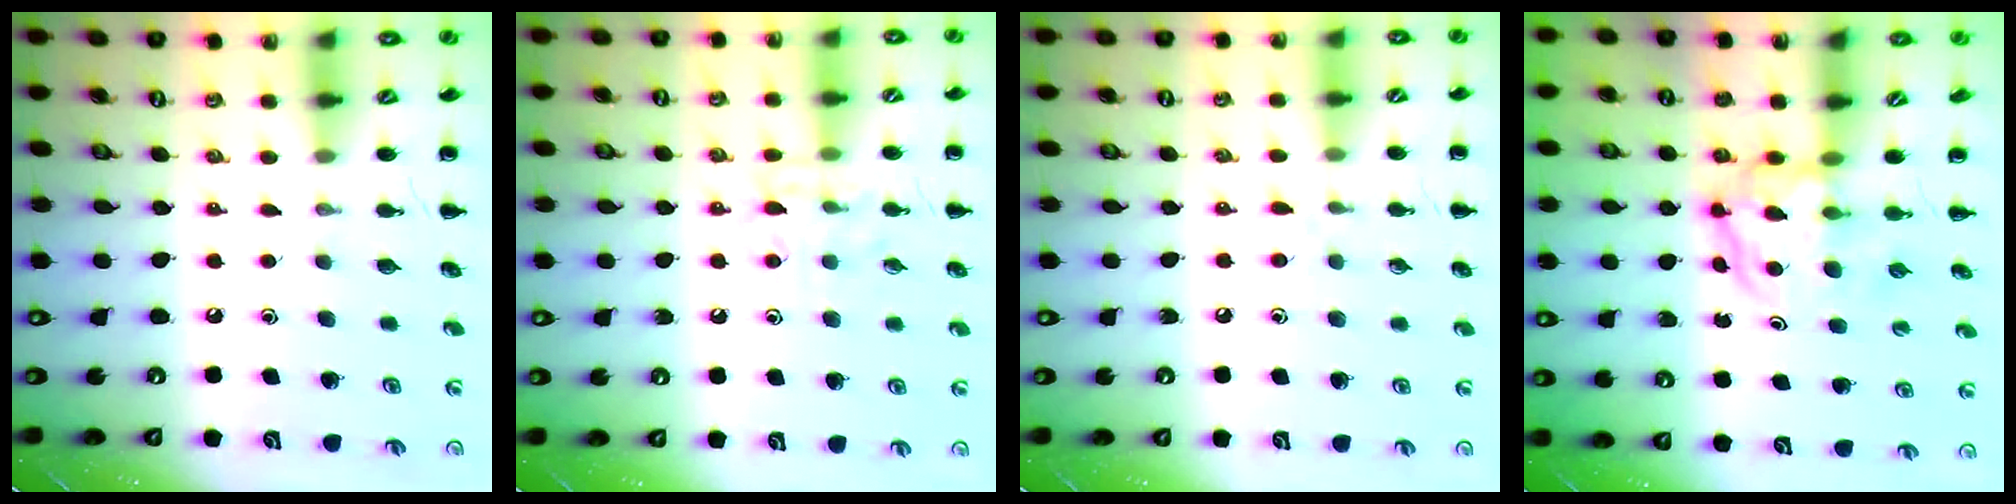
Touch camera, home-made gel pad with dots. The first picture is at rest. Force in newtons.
{"total": 7.7, "press": 7.6, "slide": 1.0}
{"total": 4.0, "press": 3.6, "slide": 1.7}
{"total": 3.9, "press": 3.9, "slide": 0.4}